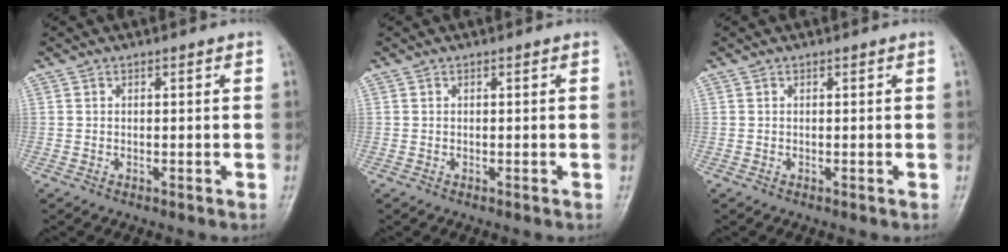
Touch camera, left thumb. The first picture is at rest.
{"total": 0.0}
{"total": 0.0}